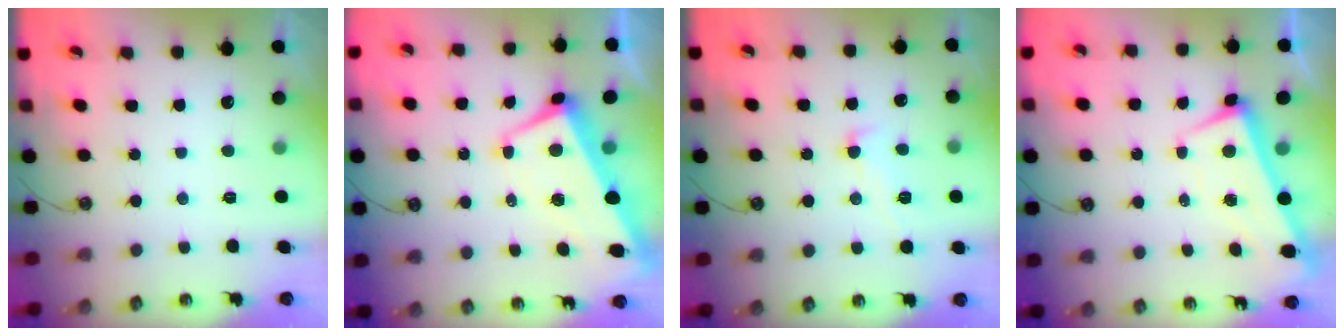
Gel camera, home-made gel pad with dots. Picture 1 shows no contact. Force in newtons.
{"total": 1.7, "press": 1.1, "slide": 1.3}
{"total": 0.9, "press": 0.2, "slide": 0.9}
{"total": 1.5, "press": 0.6, "slide": 1.4}